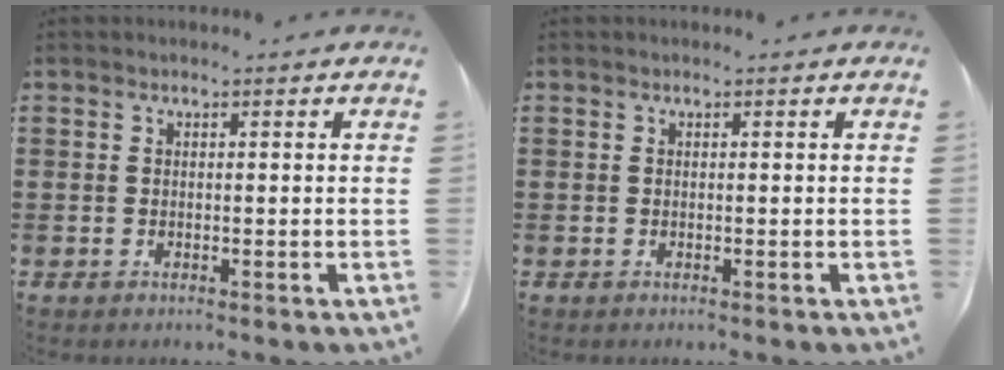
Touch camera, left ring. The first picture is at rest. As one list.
[{"total": 0.0}]